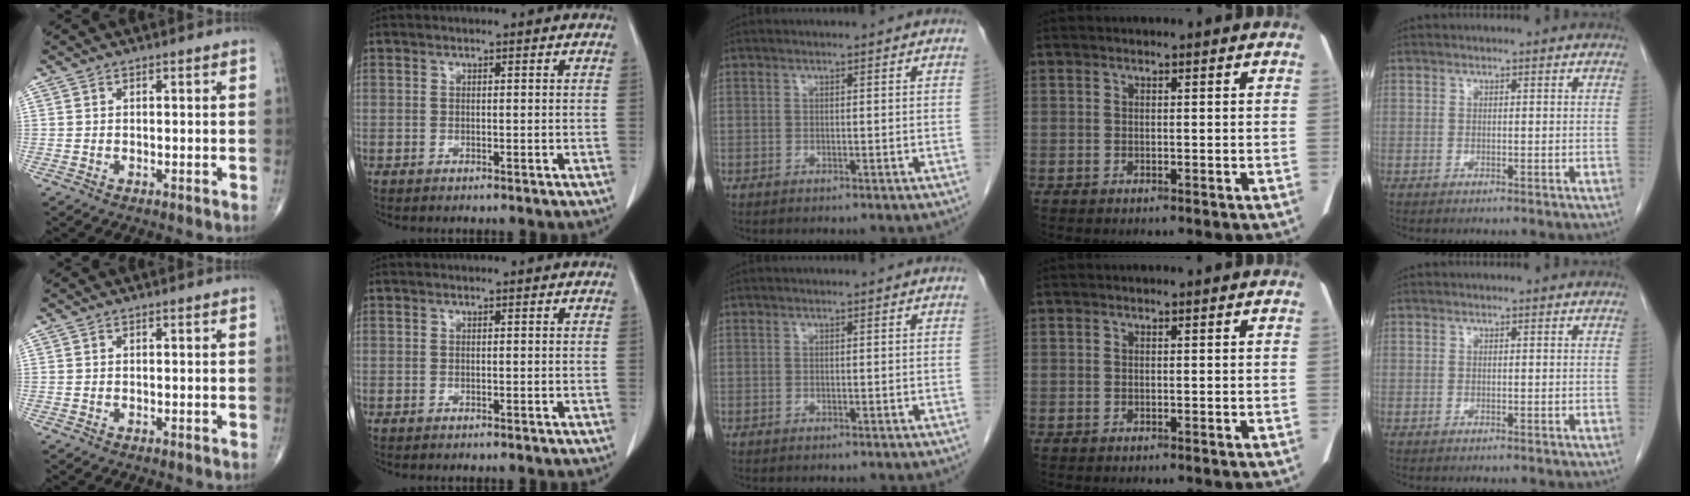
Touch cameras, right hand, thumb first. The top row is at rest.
{}